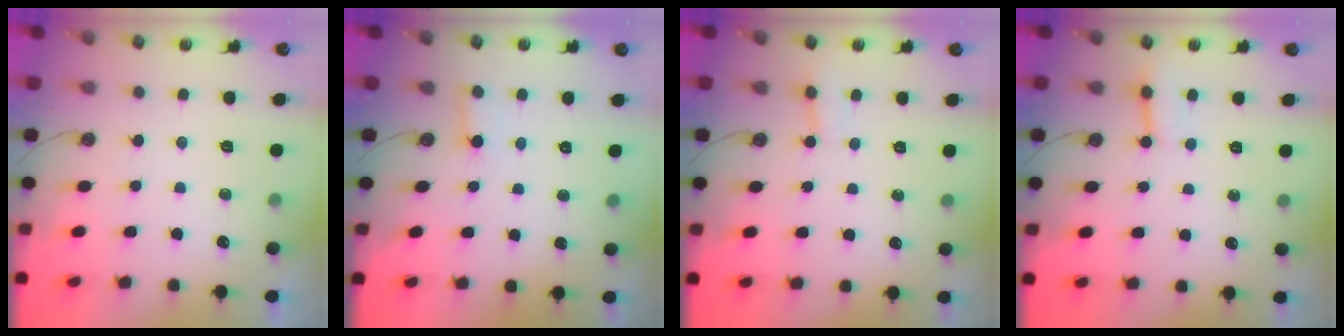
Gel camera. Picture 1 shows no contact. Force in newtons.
{"total": 3.1, "press": 3.1, "slide": 0.3}
{"total": 2.8, "press": 2.8, "slide": 0.3}
{"total": 4.8, "press": 4.8, "slide": 0.5}